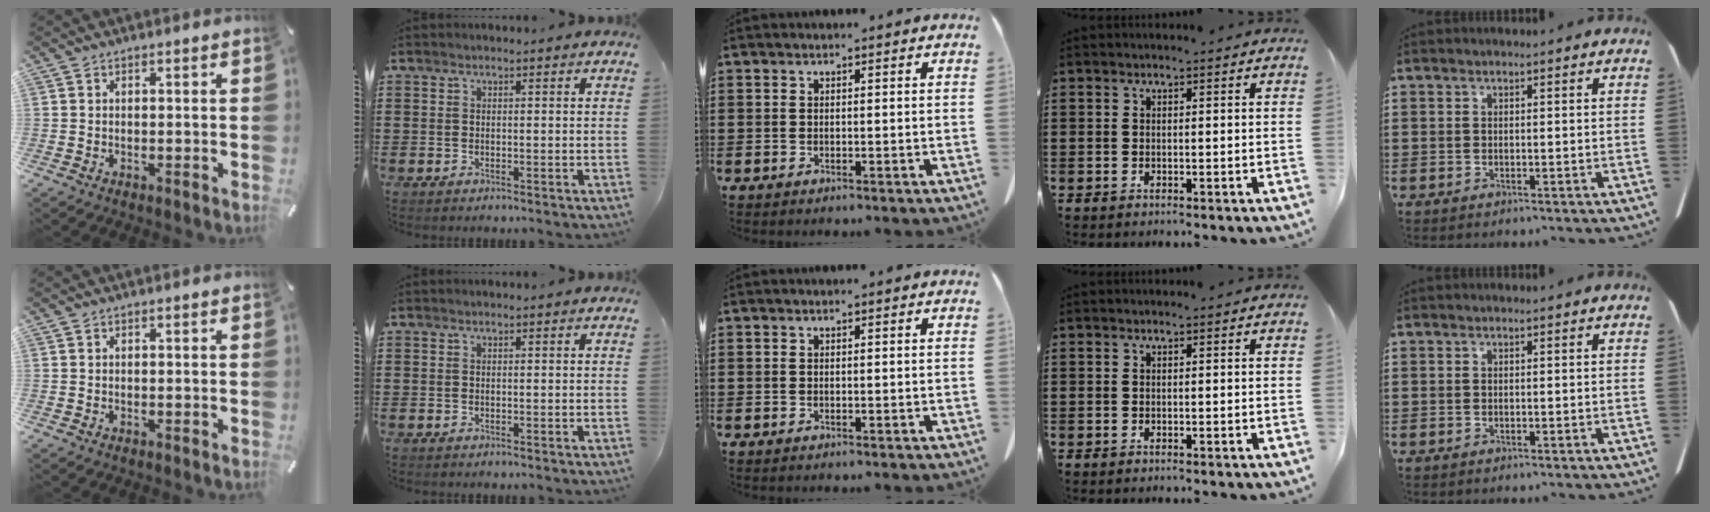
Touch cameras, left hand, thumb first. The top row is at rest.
{}